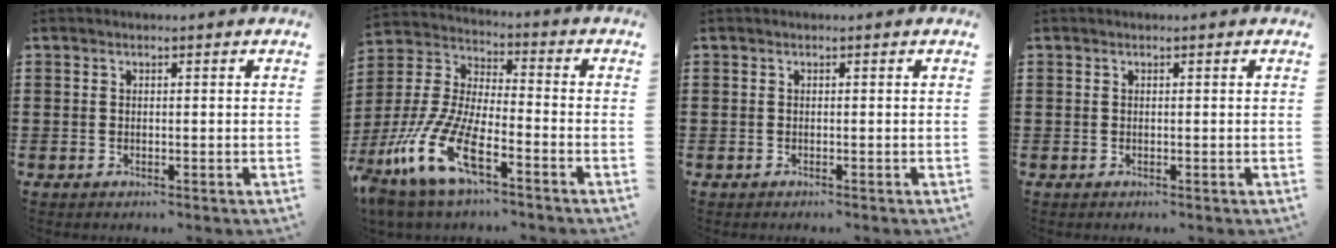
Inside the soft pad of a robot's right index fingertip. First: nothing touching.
{"total": 12.9, "force": [-8.3, 3.7, 9.1], "torque": [-0.224, -0.005, -0.169]}
{"total": 0.0}
{"total": 0.0}